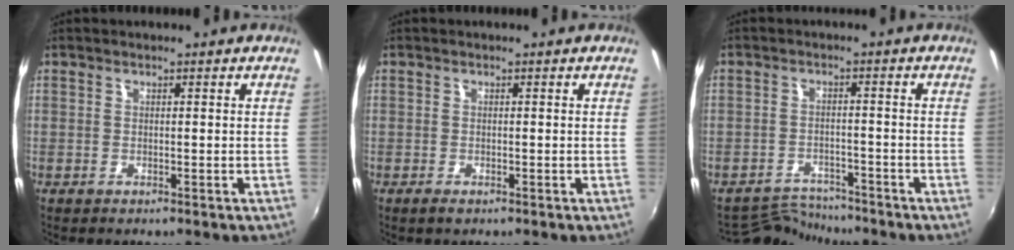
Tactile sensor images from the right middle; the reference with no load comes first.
{"total": 1.1, "force": [-0.8, 0.5, 0.6], "torque": [-0.011, -0.003, -0.014]}
{"total": 5.2, "force": [-5.1, 0.9, -1.0], "torque": [0.002, 0.012, -0.088]}